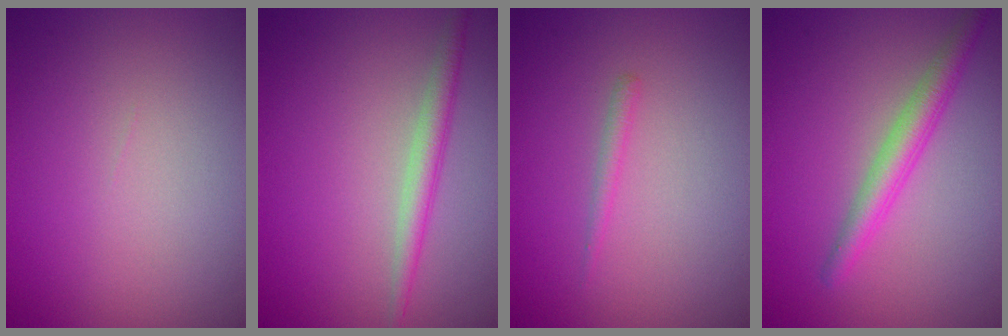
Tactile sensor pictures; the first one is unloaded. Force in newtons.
{"total": 2.1, "press": 2.1, "slide": 0.0}
{"total": 0.8, "press": 0.8, "slide": 0.1}
{"total": 2.9, "press": 2.9, "slide": 0.1}